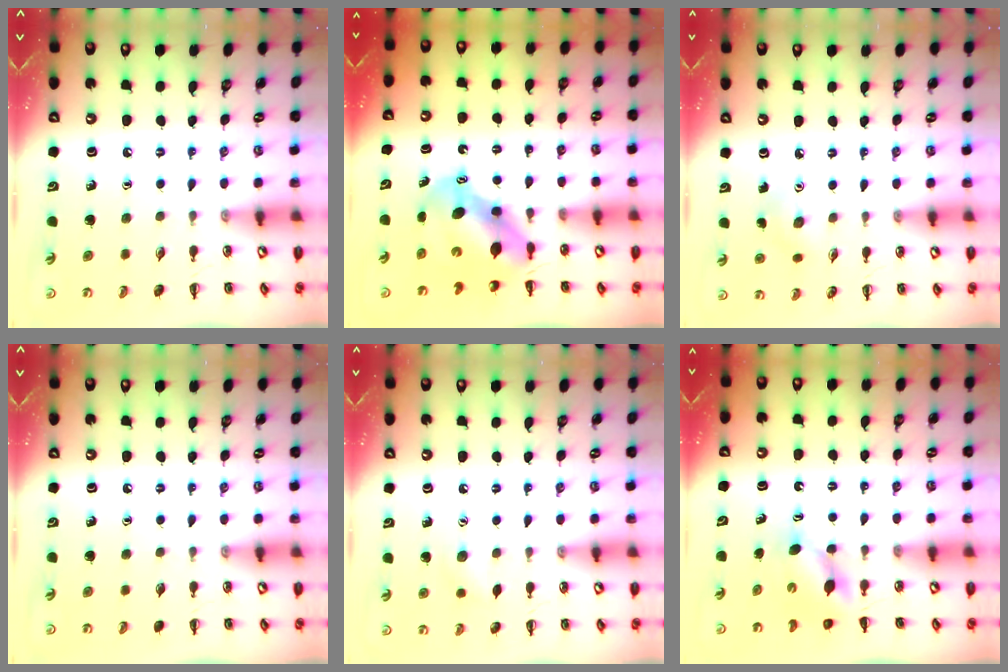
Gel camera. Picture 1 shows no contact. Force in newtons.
{"total": 6.4, "press": 6.2, "slide": 1.6}
{"total": 4.0, "press": 3.8, "slide": 1.1}
{"total": 0.0}
{"total": 6.5, "press": 6.3, "slide": 1.7}
{"total": 4.5, "press": 4.4, "slide": 0.6}